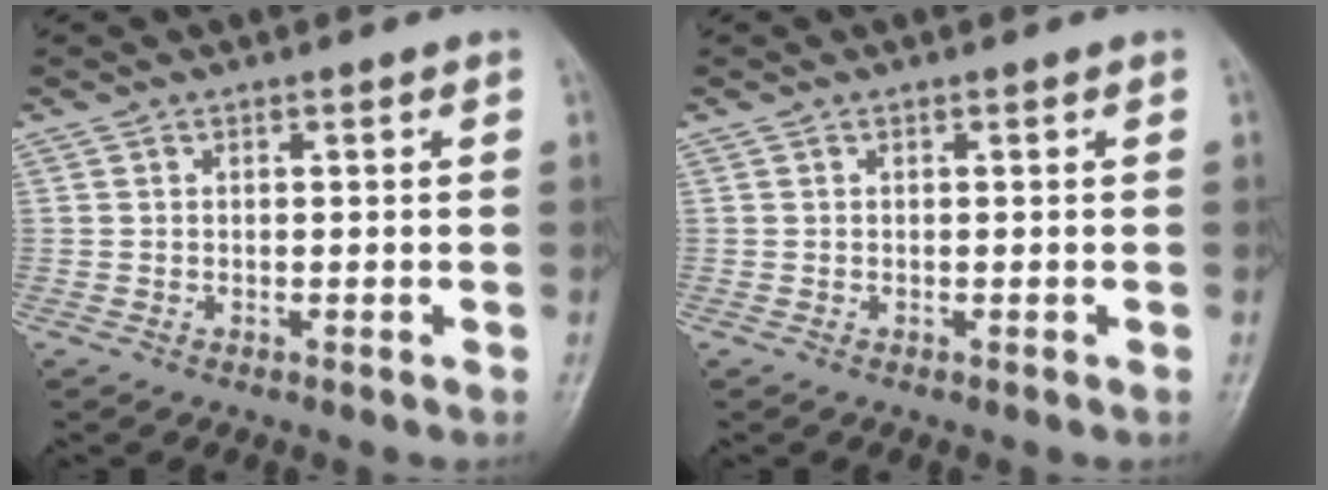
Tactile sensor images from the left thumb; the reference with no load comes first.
{"total": 0.0}